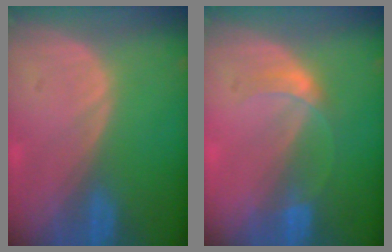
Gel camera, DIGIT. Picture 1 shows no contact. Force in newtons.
{"total": 2.9, "press": 2.9, "slide": 0.1}